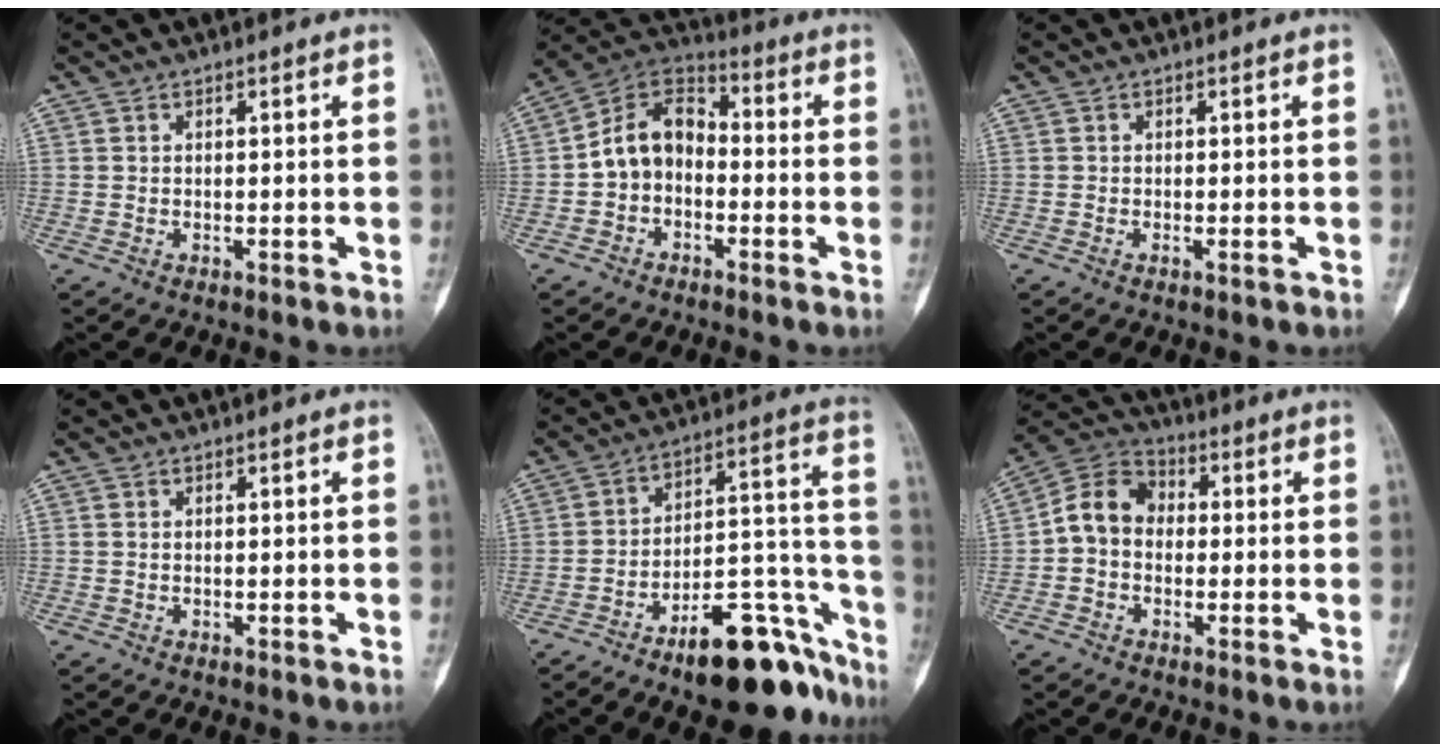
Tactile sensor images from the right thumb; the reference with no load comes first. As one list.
[{"total": 9.9, "force": [-1.7, 7.3, 6.5], "torque": [-0.096, 0.040, -0.047]}, {"total": 0.0}, {"total": 0.0}, {"total": 20.2, "force": [-13.8, 7.6, 12.7], "torque": [-0.110, 0.124, -0.205]}, {"total": 8.6, "force": [-0.4, 6.8, 5.2], "torque": [-0.076, 0.029, -0.025]}]